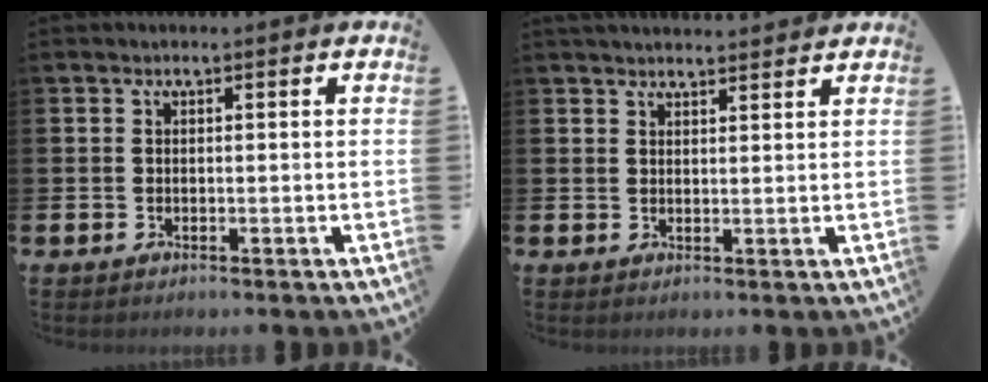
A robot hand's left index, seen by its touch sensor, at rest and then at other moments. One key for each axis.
{"total": 2.6, "fx": 2.6, "fy": 0.2, "fz": 0.2, "tx": -0.004, "ty": -0.011, "tz": 0.046}